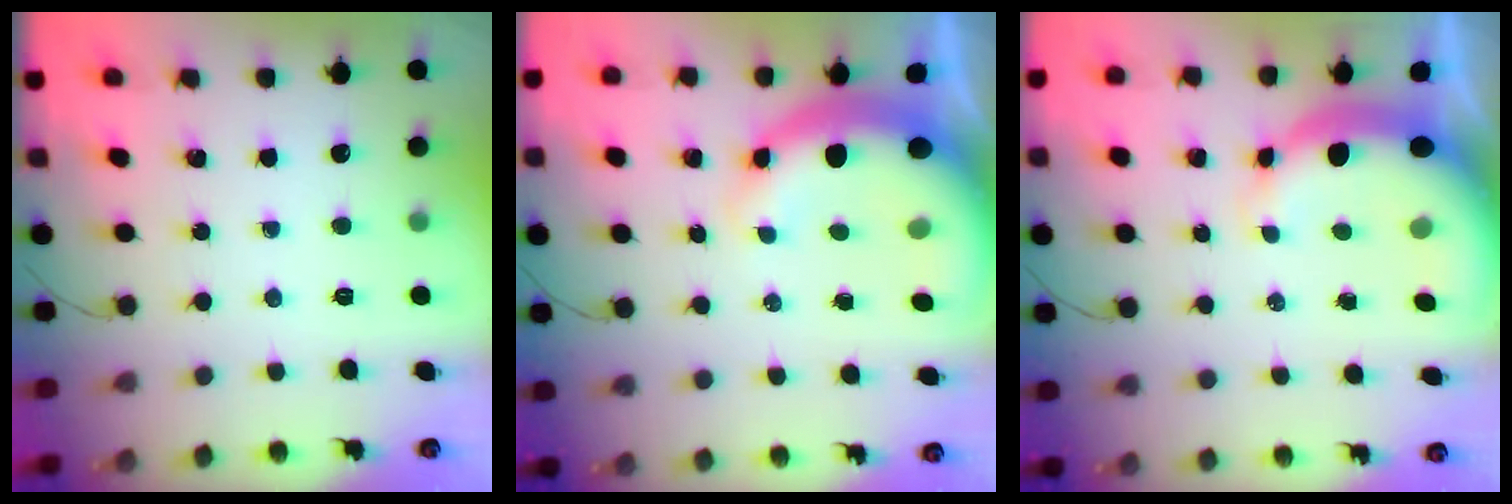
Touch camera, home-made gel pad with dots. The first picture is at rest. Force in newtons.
{"total": 14.0, "press": 13.7, "slide": 2.9}
{"total": 9.1, "press": 8.7, "slide": 2.4}